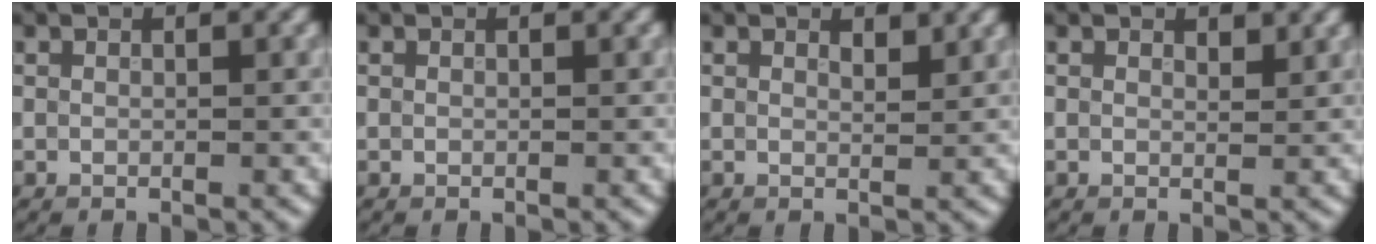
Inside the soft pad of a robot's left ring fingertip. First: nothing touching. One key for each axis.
{"total": 0.0}
{"total": 1.2, "fx": 1.0, "fy": 0.3, "fz": 0.6, "tx": -0.010, "ty": -0.001, "tz": 0.018}
{"total": 0.9, "fx": 0.7, "fy": 0.3, "fz": 0.3, "tx": -0.004, "ty": -0.001, "tz": 0.013}